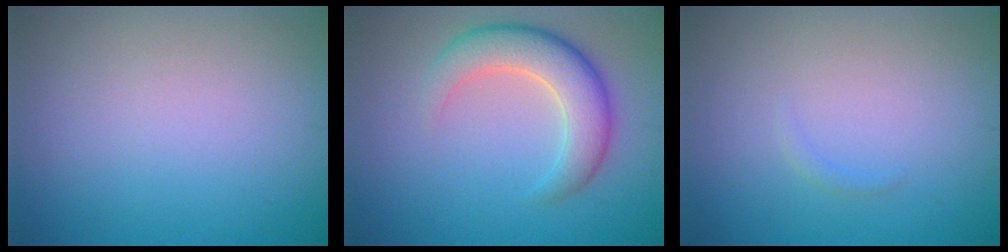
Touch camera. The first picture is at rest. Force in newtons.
{"total": 5.4, "press": 5.4, "slide": 0.5}
{"total": 0.5, "press": 0.5, "slide": 0.1}